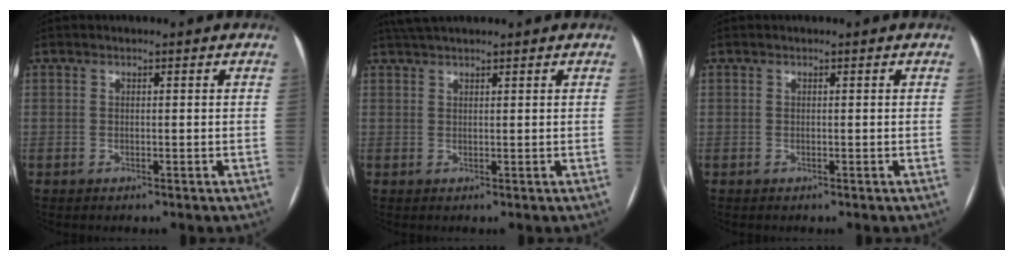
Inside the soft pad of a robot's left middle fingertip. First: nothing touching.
{"total": 4.3, "force": [3.8, 0.4, 2.0], "torque": [-0.034, 0.036, 0.069]}
{"total": 0.0}